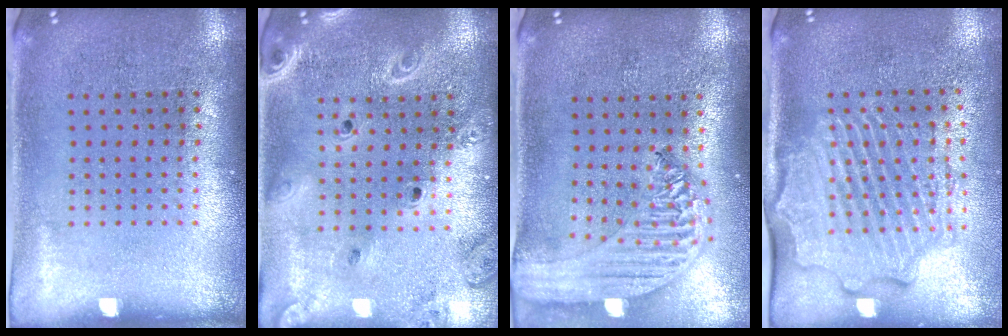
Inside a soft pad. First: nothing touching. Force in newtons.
{"total": 2.3, "press": 2.1, "slide": 0.9}
{"total": 2.3, "press": 2.0, "slide": 1.1}
{"total": 2.6, "press": 2.3, "slide": 1.2}